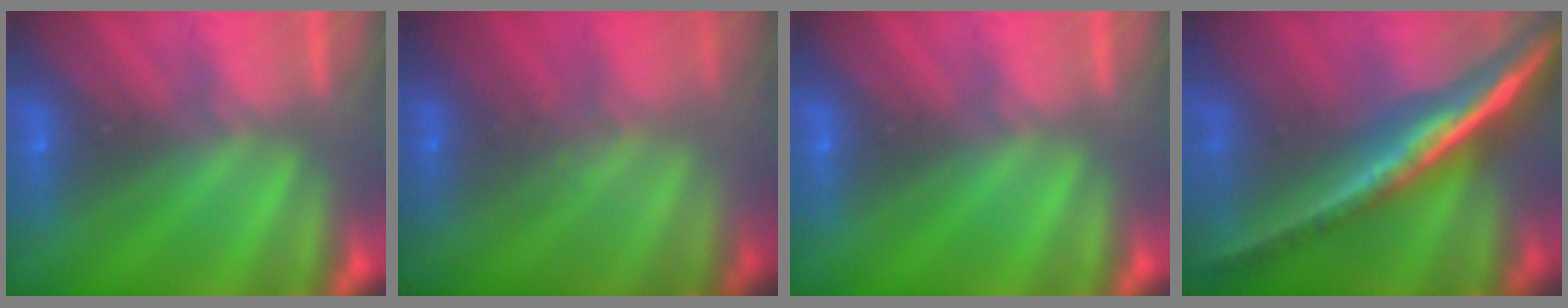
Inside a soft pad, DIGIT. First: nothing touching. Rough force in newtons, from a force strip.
{"total": 2.6}
{"total": 0.0}
{"total": 6.3}